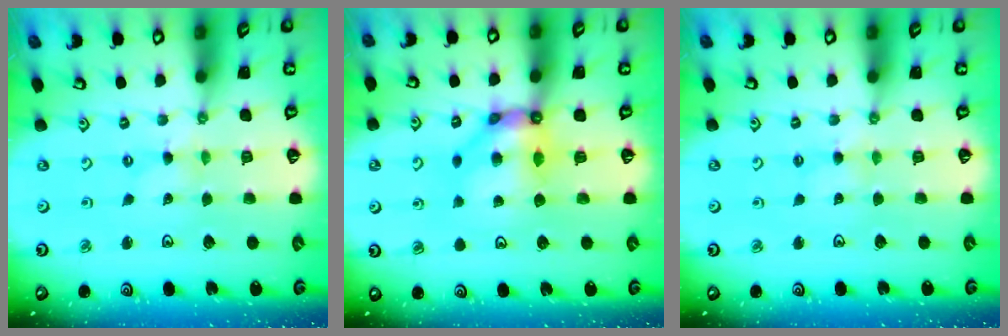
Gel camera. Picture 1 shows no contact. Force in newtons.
{"total": 9.6, "press": 9.6, "slide": 1.3}
{"total": 2.2, "press": 2.1, "slide": 0.4}